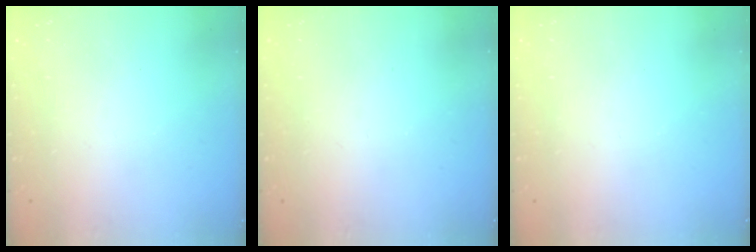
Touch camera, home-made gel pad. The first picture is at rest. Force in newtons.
{"total": 0.0}
{"total": 0.0}